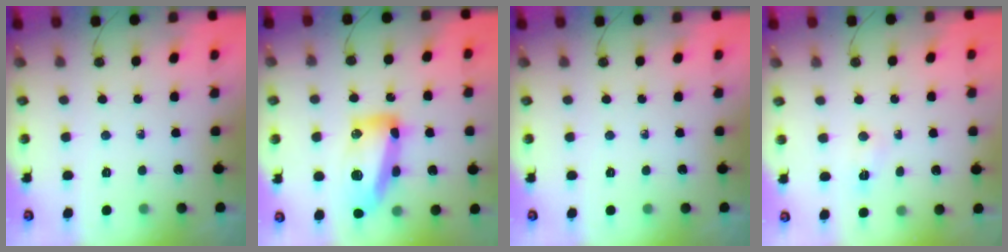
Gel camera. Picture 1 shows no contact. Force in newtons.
{"total": 17.0, "press": 16.7, "slide": 2.9}
{"total": 0.0}
{"total": 2.5, "press": 2.5, "slide": 0.3}